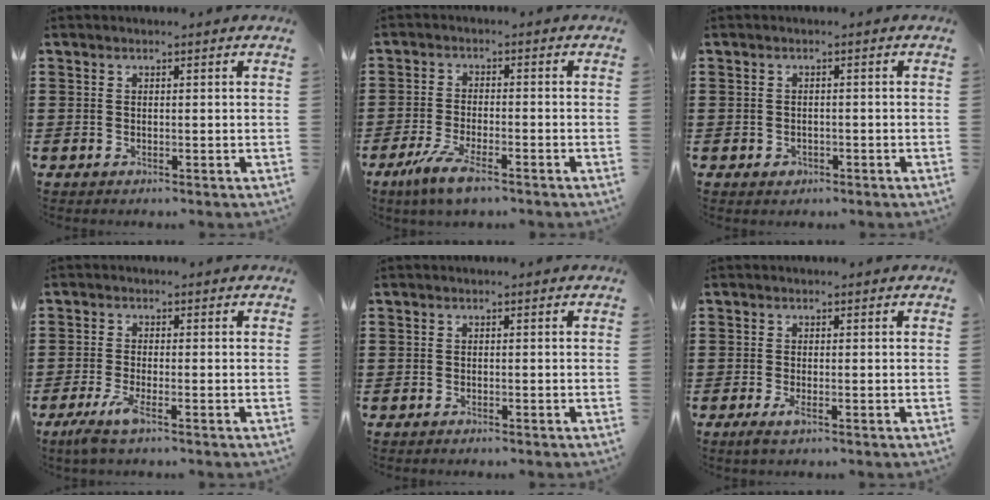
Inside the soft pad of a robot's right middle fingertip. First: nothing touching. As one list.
[{"total": 5.7, "force": [-3.9, 1.0, 4.0], "torque": [-0.092, -0.014, -0.073]}, {"total": 0.9, "force": [-0.6, 0.6, 0.3], "torque": [-0.010, -0.003, -0.011]}, {"total": 3.6, "force": [-2.0, 0.3, 3.0], "torque": [-0.070, -0.011, -0.040]}, {"total": 0.7, "force": [-0.7, 0.0, 0.0], "torque": [-0.004, -0.002, -0.014]}, {"total": 1.9, "force": [-0.8, 0.3, 1.7], "torque": [-0.043, -0.009, -0.017]}]